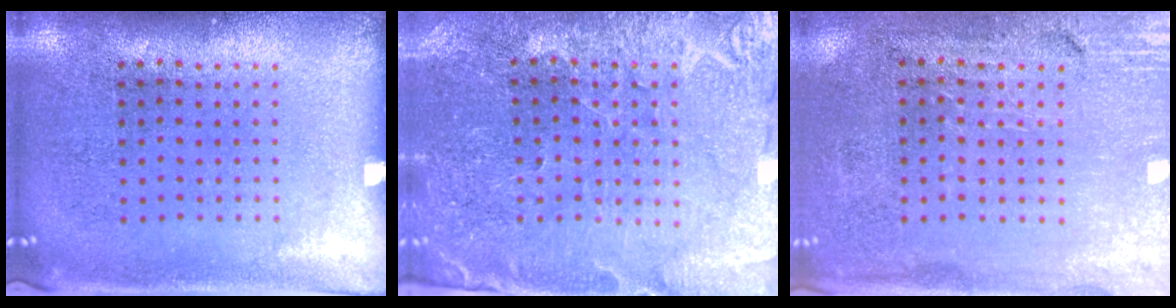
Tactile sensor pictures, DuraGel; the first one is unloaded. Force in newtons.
{"total": 1.3, "press": 1.2, "slide": 0.2}
{"total": 3.3, "press": 2.9, "slide": 1.5}